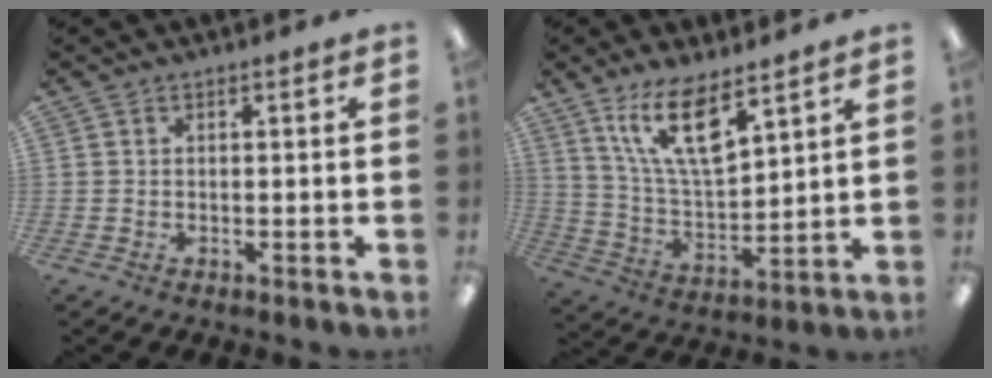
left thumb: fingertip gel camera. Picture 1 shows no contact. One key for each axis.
{"total": 14.6, "fx": 9.7, "fy": 4.9, "fz": 9.8, "tx": -0.202, "ty": -0.038, "tz": 0.170}